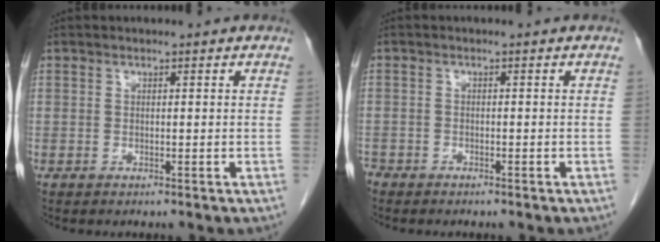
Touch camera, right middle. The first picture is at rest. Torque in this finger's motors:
{"motor_torque": [0.99, -1.15, 0.13, -0.12]}